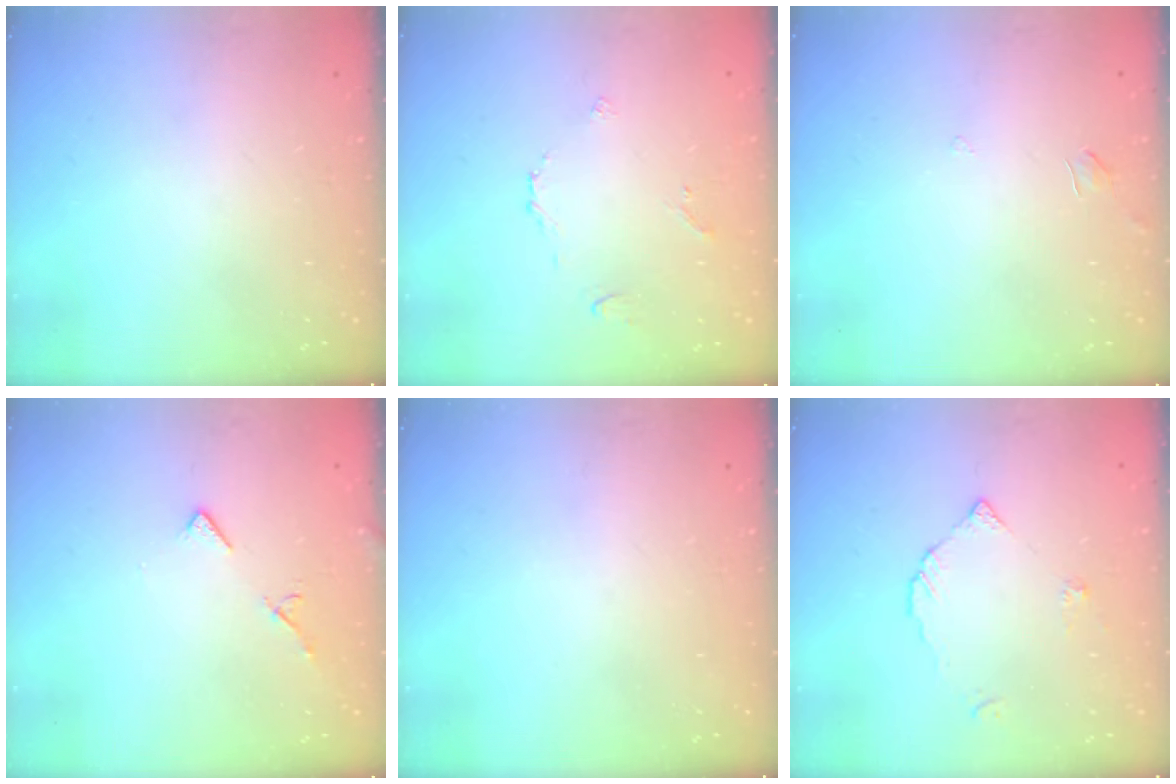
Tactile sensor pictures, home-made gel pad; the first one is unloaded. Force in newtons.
{"total": 3.6, "press": 3.5, "slide": 0.7}
{"total": 4.2, "press": 4.2, "slide": 0.4}
{"total": 6.5, "press": 6.4, "slide": 0.9}
{"total": 0.0}
{"total": 3.0, "press": 3.0, "slide": 0.2}